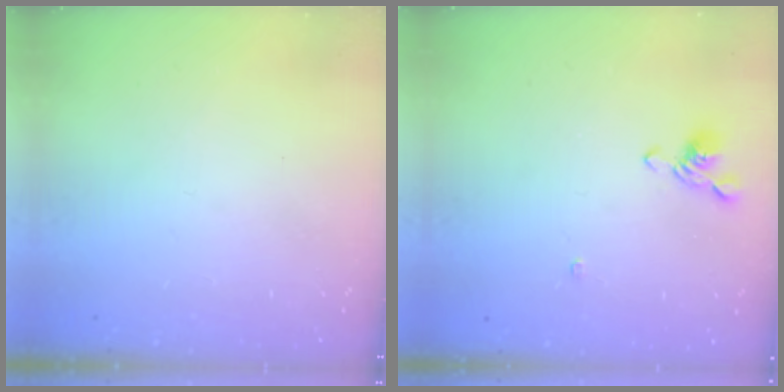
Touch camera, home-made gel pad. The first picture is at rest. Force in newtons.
{"total": 2.5, "press": 2.4, "slide": 0.7}